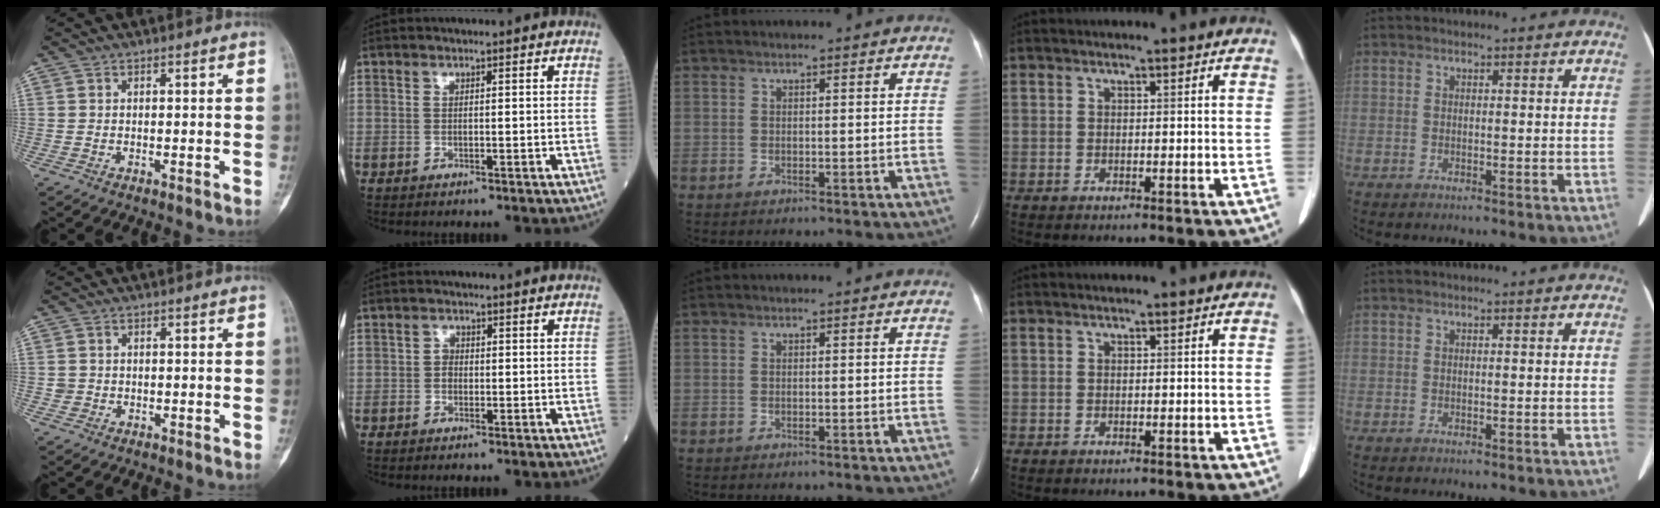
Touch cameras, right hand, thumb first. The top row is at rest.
{"thumb": {"total": 1.2, "force": [-0.2, 1.2, 0.1], "torque": [0.006, 0.006, -0.003]}, "index": {"total": 1.3, "force": [-0.2, 1.1, 0.7], "torque": [-0.007, 0.005, -0.006]}}